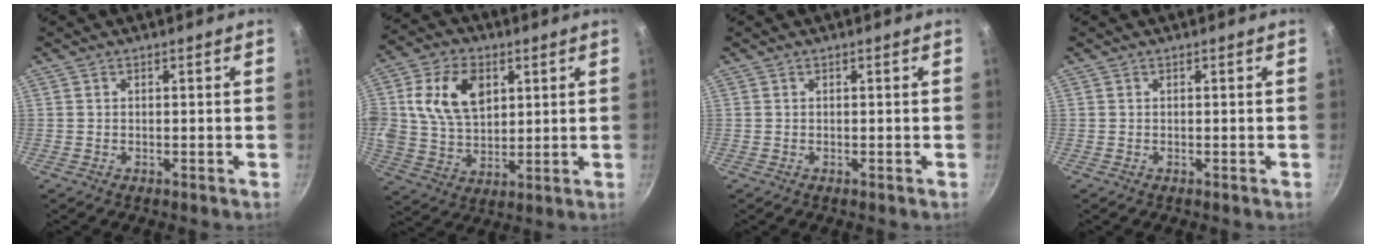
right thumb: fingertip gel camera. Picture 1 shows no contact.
{"total": 14.3, "force": [4.1, 9.8, 9.7], "torque": [-0.159, -0.004, 0.074]}
{"total": 0.0}
{"total": 0.0}